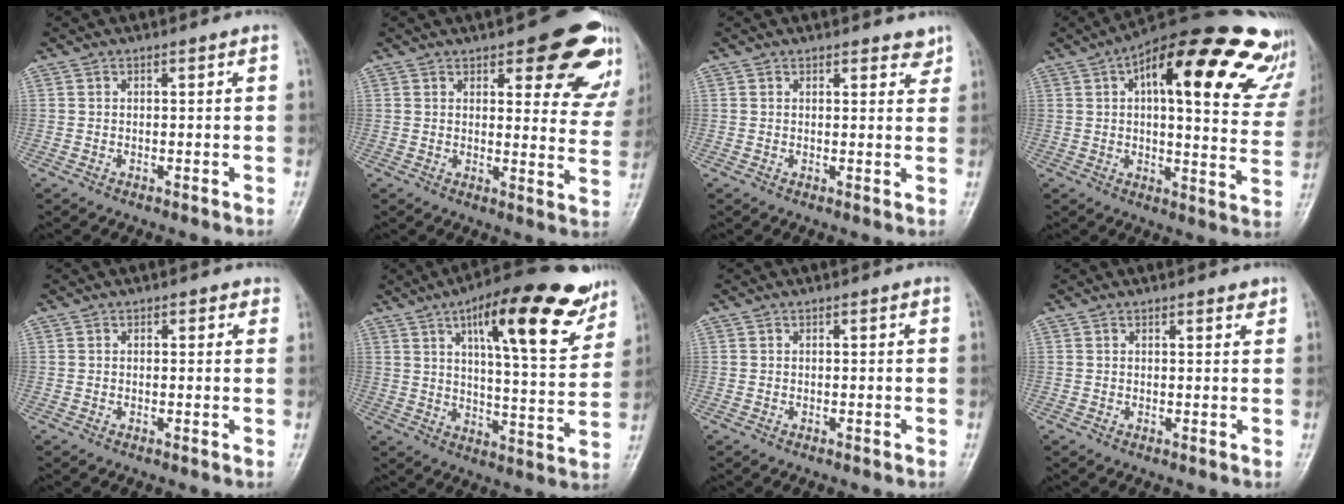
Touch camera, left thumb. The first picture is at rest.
{"total": 15.5, "force": [9.1, 5.8, 11.1], "torque": [-0.083, -0.047, 0.101]}
{"total": 2.7, "force": [2.1, 1.3, 1.0], "torque": [0.011, -0.012, 0.023]}
{"total": 30.2, "force": [15.4, 10.4, 23.8], "torque": [-0.273, -0.004, 0.199]}
{"total": 1.5, "force": [0.7, 1.0, 0.7], "torque": [0.009, 0.000, 0.003]}
{"total": 21.1, "force": [11.7, 6.2, 16.4], "torque": [-0.203, -0.043, 0.173]}
{"total": 0.0}
{"total": 1.5, "force": [1.1, 0.6, 0.8], "torque": [-0.004, -0.006, 0.012]}